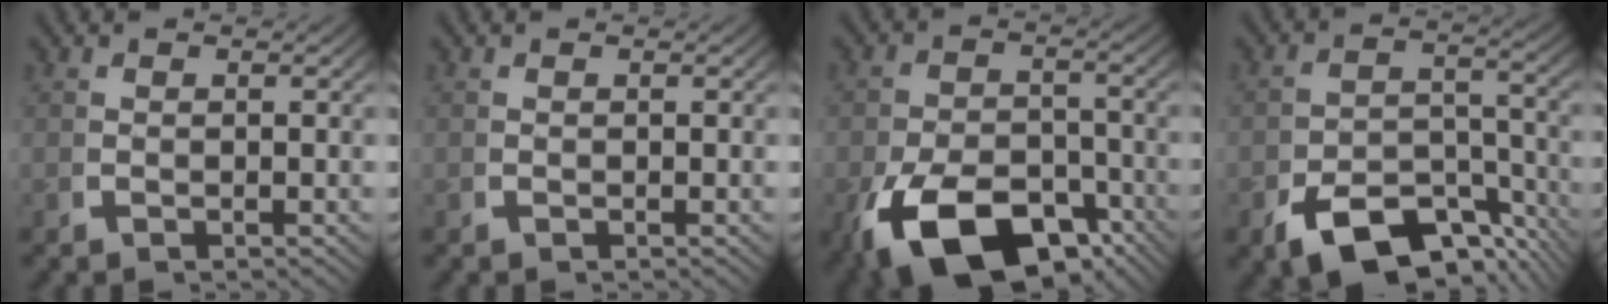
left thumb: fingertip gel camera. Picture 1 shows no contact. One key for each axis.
{"total": 0.0}
{"total": 10.6, "fx": -5.9, "fy": 6.0, "fz": 6.5, "tx": -0.116, "ty": -0.048, "tz": -0.077}
{"total": 9.6, "fx": -6.2, "fy": 5.2, "fz": 5.2, "tx": -0.092, "ty": -0.040, "tz": -0.080}